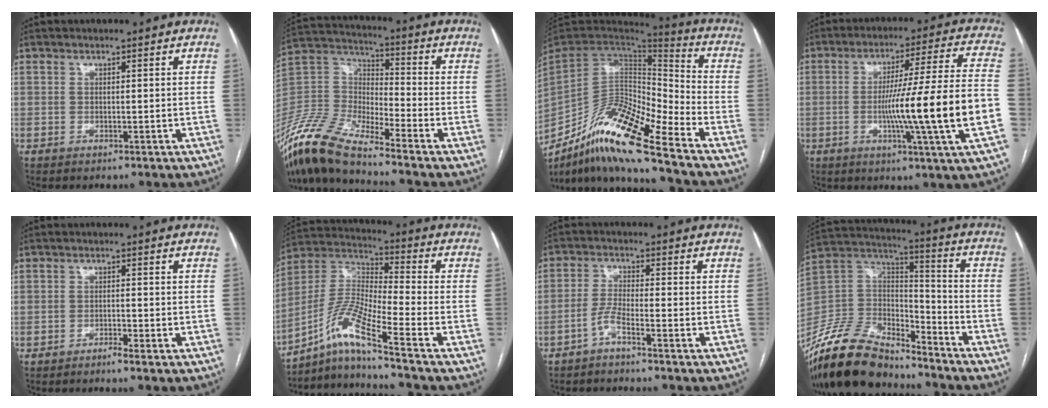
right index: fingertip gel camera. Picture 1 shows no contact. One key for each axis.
{"total": 14.5, "fx": -12.3, "fy": 1.9, "fz": 7.5, "tx": -0.163, "ty": 0.002, "tz": -0.242}
{"total": 18.6, "fx": -13.5, "fy": 2.2, "fz": 12.7, "tx": -0.250, "ty": -0.001, "tz": -0.249}
{"total": 18.2, "fx": -3.9, "fy": -1.9, "fz": 17.7, "tx": -0.268, "ty": -0.004, "tz": -0.067}
{"total": 1.5, "fx": -1.2, "fy": -0.3, "fz": 0.9, "tx": -0.018, "ty": 0.001, "tz": -0.024}
{"total": 11.3, "fx": -7.5, "fy": -0.8, "fz": 8.4, "tx": -0.186, "ty": 0.008, "tz": -0.145}
{"total": 3.1, "fx": -2.4, "fy": -0.4, "fz": 2.0, "tx": -0.048, "ty": -0.001, "tz": -0.053}
{"total": 19.6, "fx": -16.6, "fy": 6.9, "fz": 7.8, "tx": -0.163, "ty": 0.031, "tz": -0.308}